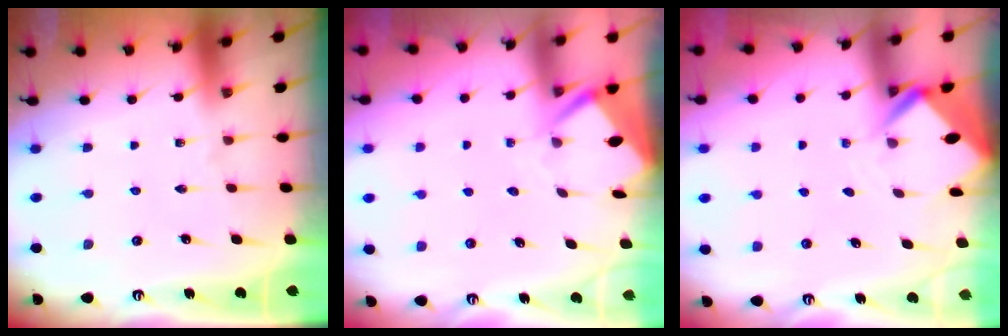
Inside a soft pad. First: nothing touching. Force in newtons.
{"total": 3.3, "press": 3.3, "slide": 0.3}
{"total": 3.2, "press": 3.2, "slide": 0.2}